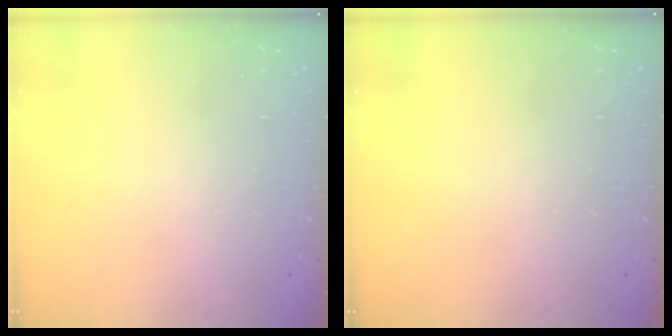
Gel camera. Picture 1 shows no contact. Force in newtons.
{"total": 0.0}